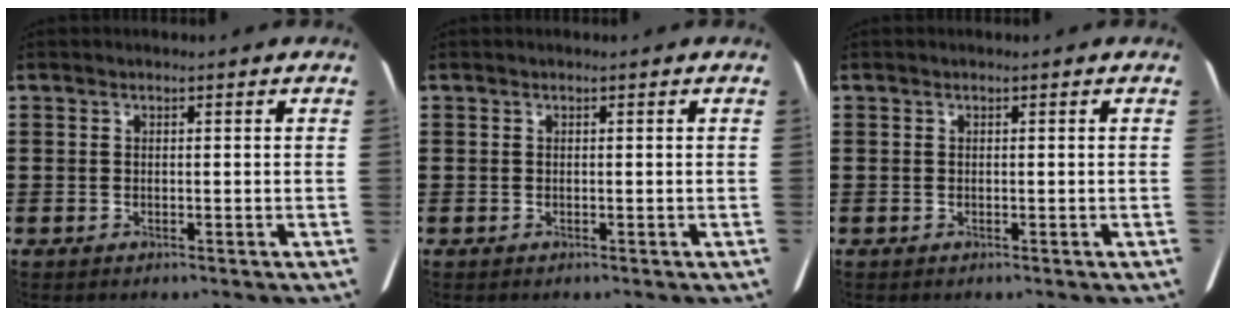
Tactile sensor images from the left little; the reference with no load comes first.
{"total": 0.0}
{"total": 0.0}